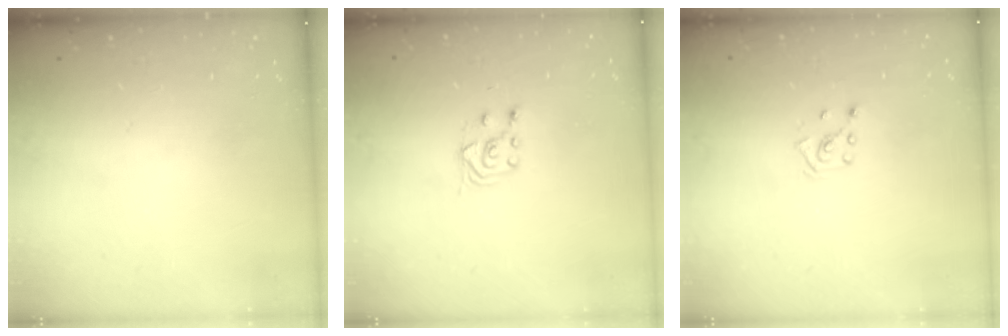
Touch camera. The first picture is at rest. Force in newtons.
{"total": 3.7, "press": 3.6, "slide": 1.0}
{"total": 2.8, "press": 2.8, "slide": 0.2}